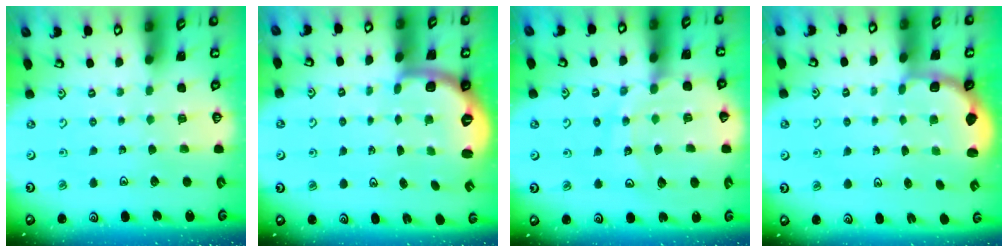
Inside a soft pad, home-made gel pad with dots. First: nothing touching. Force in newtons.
{"total": 2.5, "press": 1.9, "slide": 1.6}
{"total": 14.2, "press": 14.1, "slide": 1.7}
{"total": 2.7, "press": 2.1, "slide": 1.7}